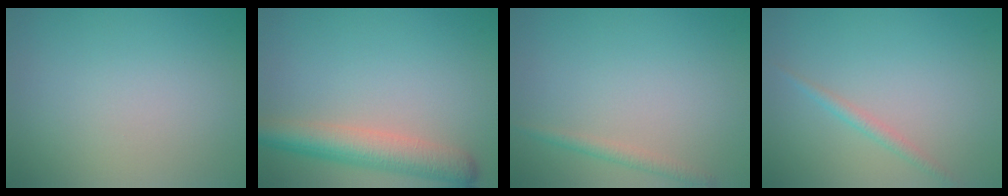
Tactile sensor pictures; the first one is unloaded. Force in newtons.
{"total": 5.4, "press": 5.4, "slide": 0.1}
{"total": 1.4, "press": 1.4, "slide": 0.0}
{"total": 1.3, "press": 1.3, "slide": 0.0}